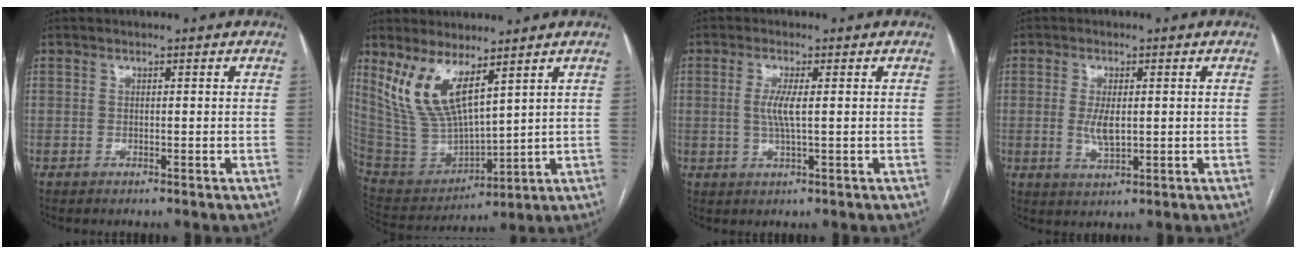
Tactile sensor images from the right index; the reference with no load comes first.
{"total": 12.1, "force": [7.2, 3.6, 9.0], "torque": [-0.199, -0.005, 0.162]}
{"total": 3.6, "force": [0.3, 0.1, 3.6], "torque": [-0.078, -0.007, 0.008]}
{"total": 4.2, "force": [0.0, 1.5, 3.9], "torque": [-0.082, -0.008, 0.004]}